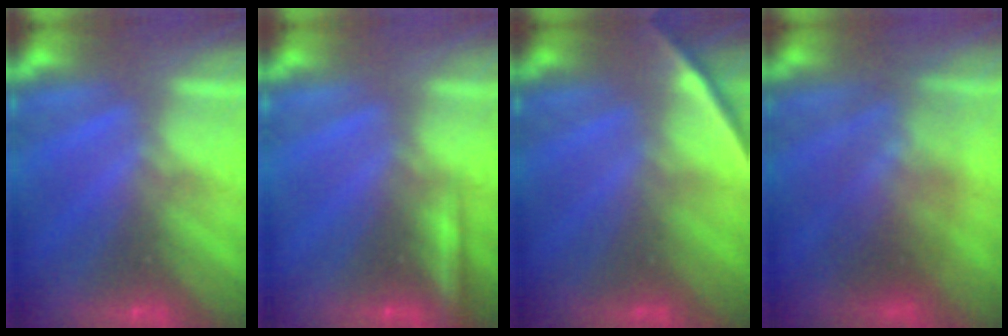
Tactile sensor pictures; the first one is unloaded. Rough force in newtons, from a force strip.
{"total": 2.2}
{"total": 2.0}
{"total": 1.7}